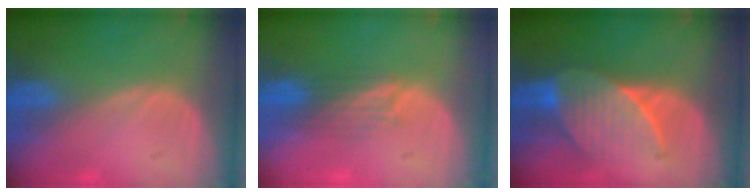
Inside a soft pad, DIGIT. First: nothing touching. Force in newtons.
{"total": 3.8, "press": 3.1, "slide": 2.2}
{"total": 7.5, "press": 7.4, "slide": 1.0}